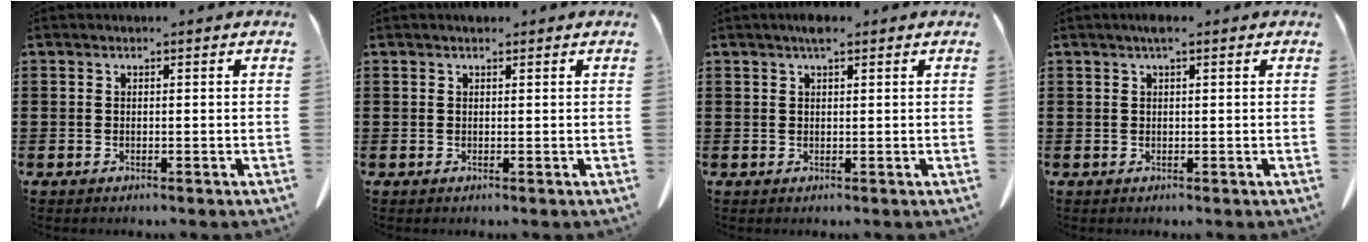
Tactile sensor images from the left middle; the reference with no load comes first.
{"total": 0.6, "force": [0.4, 0.3, 0.2], "torque": [-0.006, 0.002, 0.007]}
{"total": 1.9, "force": [1.2, 0.5, 1.4], "torque": [-0.030, 0.004, 0.021]}
{"total": 1.2, "force": [0.6, 0.2, 1.0], "torque": [-0.022, 0.003, 0.010]}